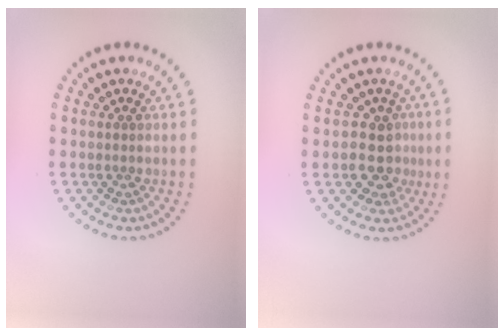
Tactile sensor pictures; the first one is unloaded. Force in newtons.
{"total": 3.3, "press": 3.0, "slide": 1.5}